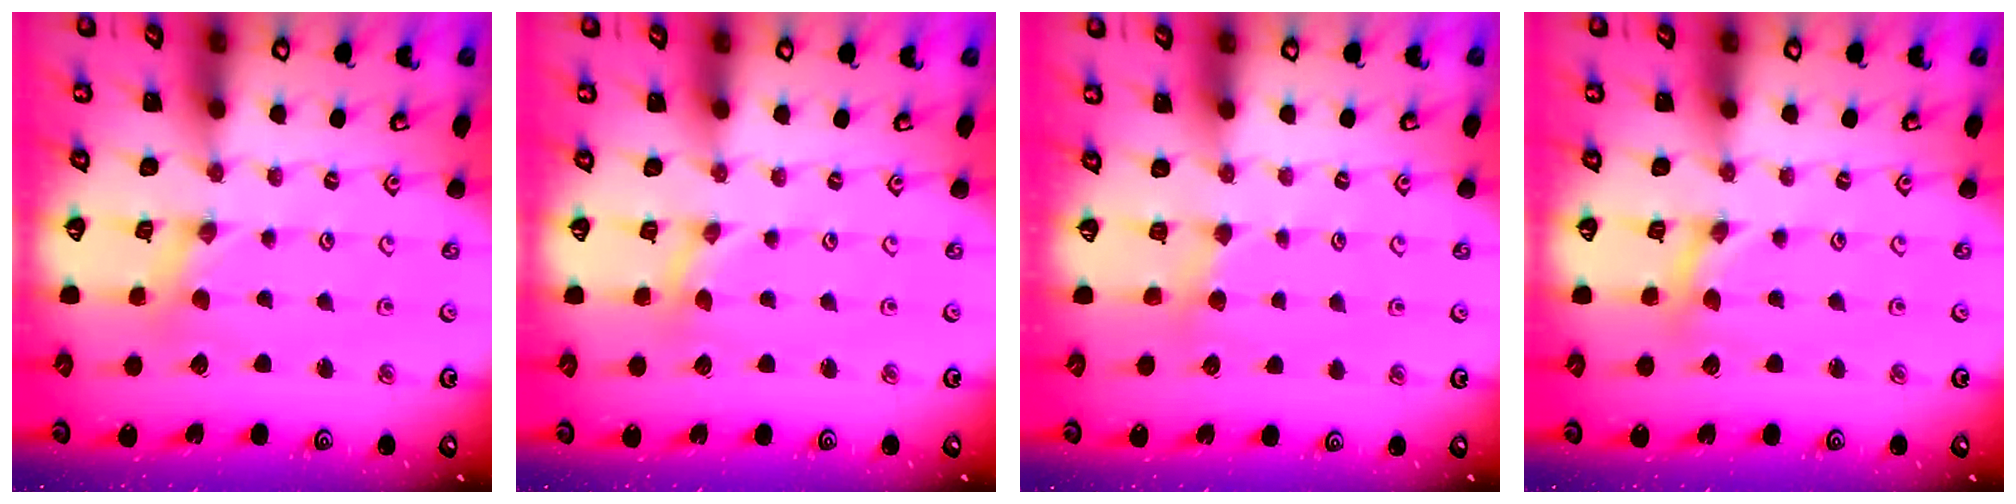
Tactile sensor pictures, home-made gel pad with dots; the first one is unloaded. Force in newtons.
{"total": 0.0}
{"total": 2.9, "press": 2.9, "slide": 0.4}
{"total": 0.0}